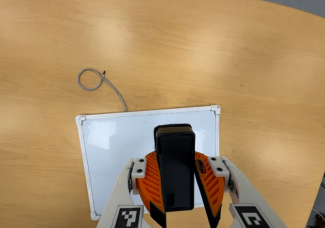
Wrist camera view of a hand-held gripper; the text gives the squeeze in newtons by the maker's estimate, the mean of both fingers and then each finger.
{"total": 9.8, "left": 10.1, "right": 9.6}